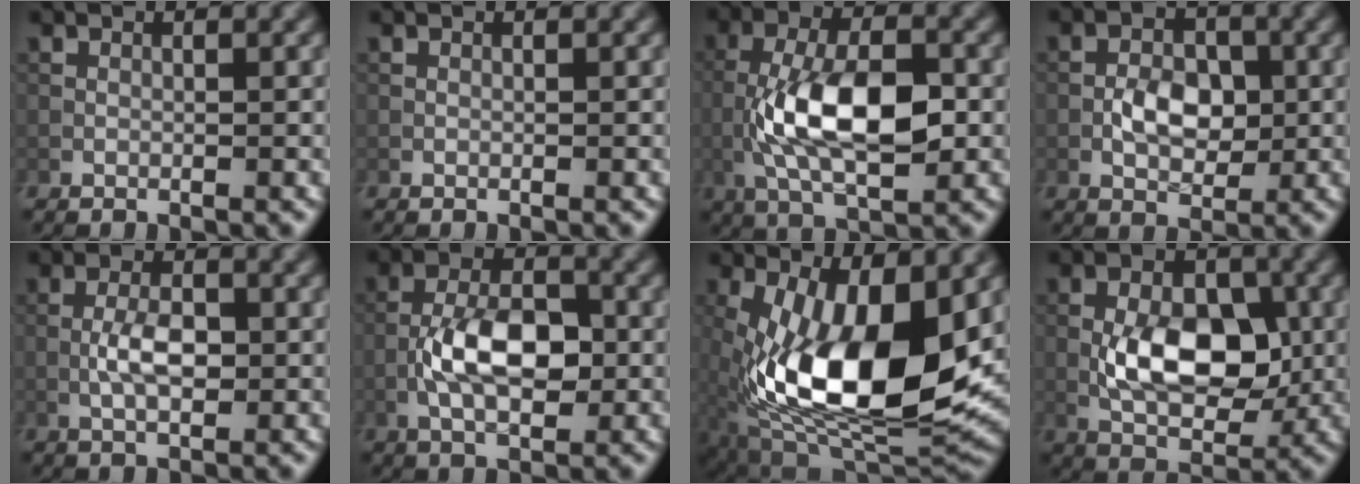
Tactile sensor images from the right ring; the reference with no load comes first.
{"total": 0.0}
{"total": 9.2, "force": [-1.8, 4.0, 8.1], "torque": [-0.160, 0.004, -0.029]}
{"total": 3.7, "force": [-0.6, 2.4, 2.8], "torque": [-0.044, 0.002, -0.011]}
{"total": 3.3, "force": [-0.7, 1.4, 2.9], "torque": [-0.055, 0.003, -0.014]}
{"total": 6.5, "force": [-1.5, 3.2, 5.4], "torque": [-0.103, 0.005, -0.030]}
{"total": 16.6, "force": [-1.9, 7.4, 14.7], "torque": [-0.263, -0.008, -0.038]}
{"total": 7.5, "force": [-0.8, 4.4, 6.1], "torque": [-0.103, -0.002, -0.016]}